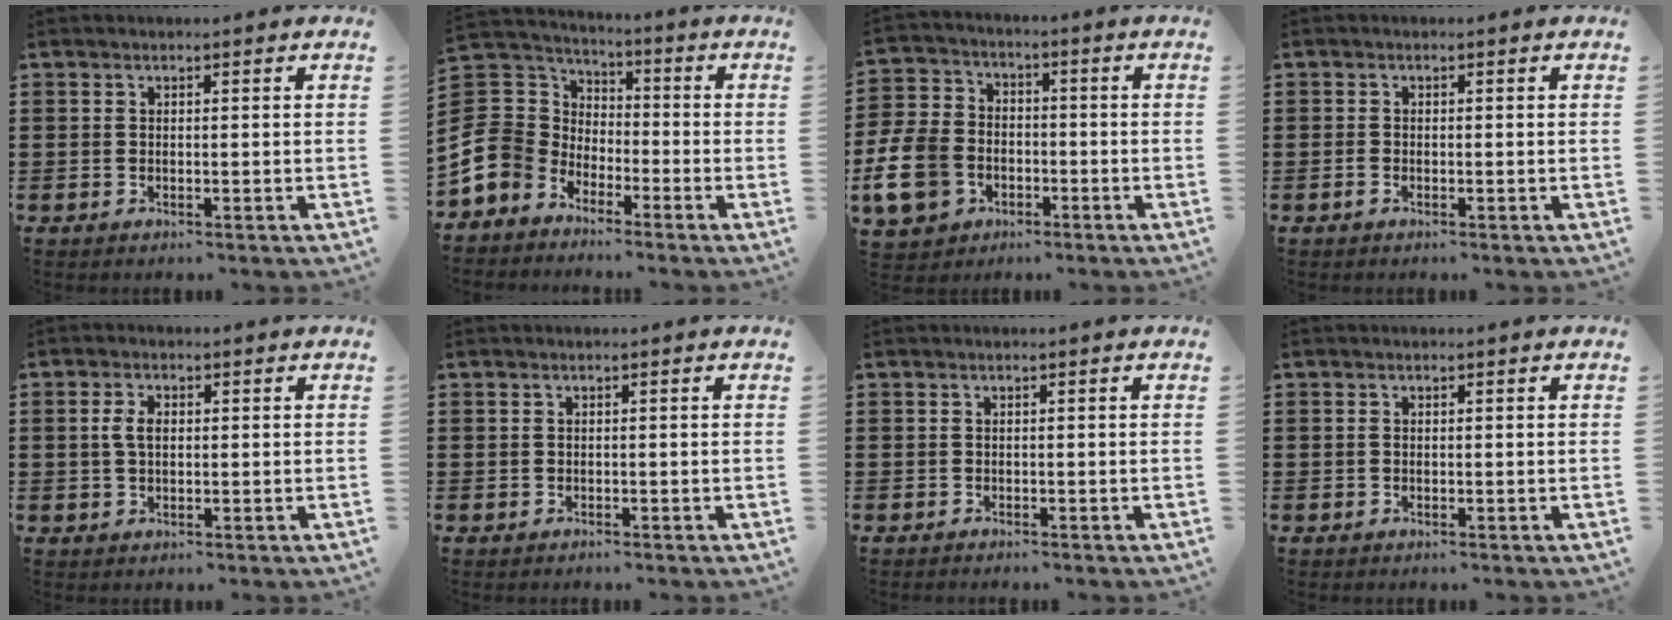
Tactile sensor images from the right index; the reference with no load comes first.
{"total": 7.9, "force": [-3.5, 6.9, 1.5], "torque": [-0.094, -0.006, -0.076]}
{"total": 10.5, "force": [-4.2, 7.9, 5.6], "torque": [-0.160, 0.018, -0.083]}
{"total": 0.8, "force": [-0.5, 0.3, 0.5], "torque": [-0.012, -0.004, -0.009]}
{"total": 2.9, "force": [0.3, 1.6, 2.4], "torque": [-0.057, 0.007, 0.001]}
{"total": 0.0}
{"total": 0.0}
{"total": 0.0}